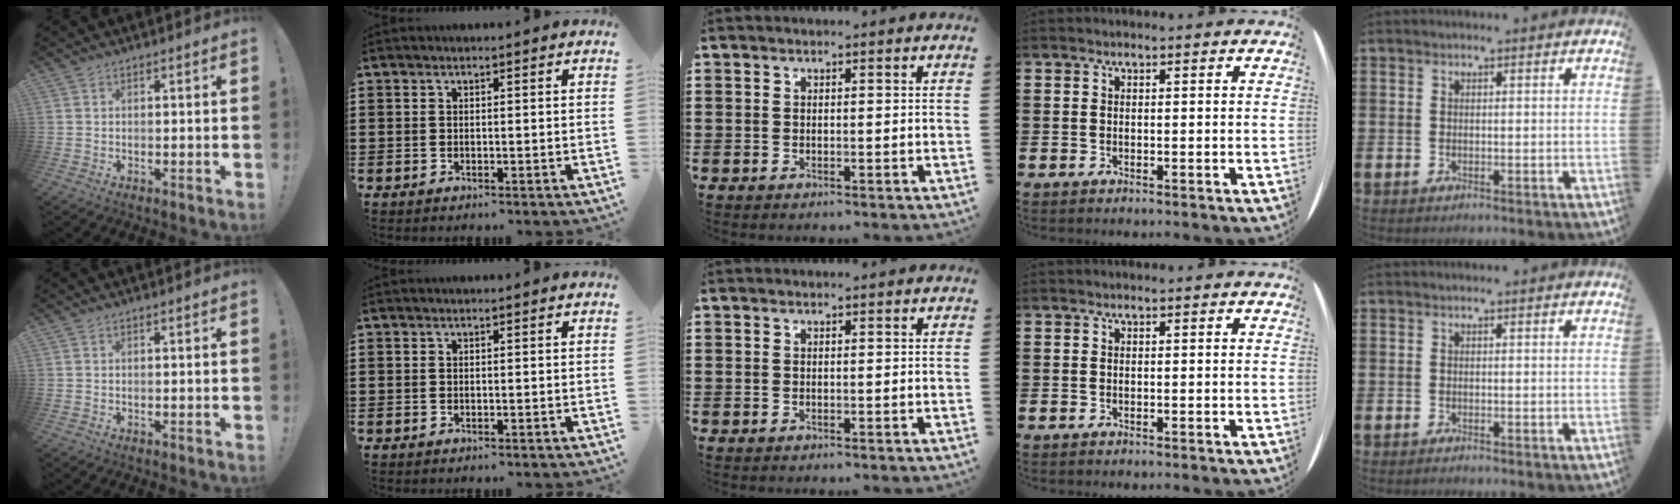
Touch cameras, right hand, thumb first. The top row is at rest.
{}